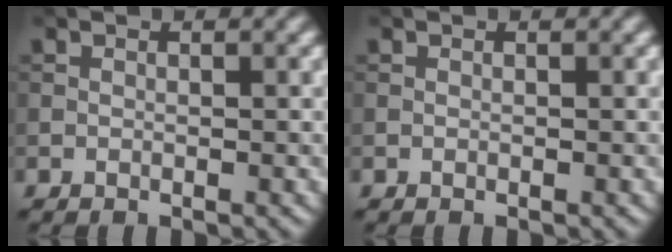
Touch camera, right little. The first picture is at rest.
{"total": 0.0}